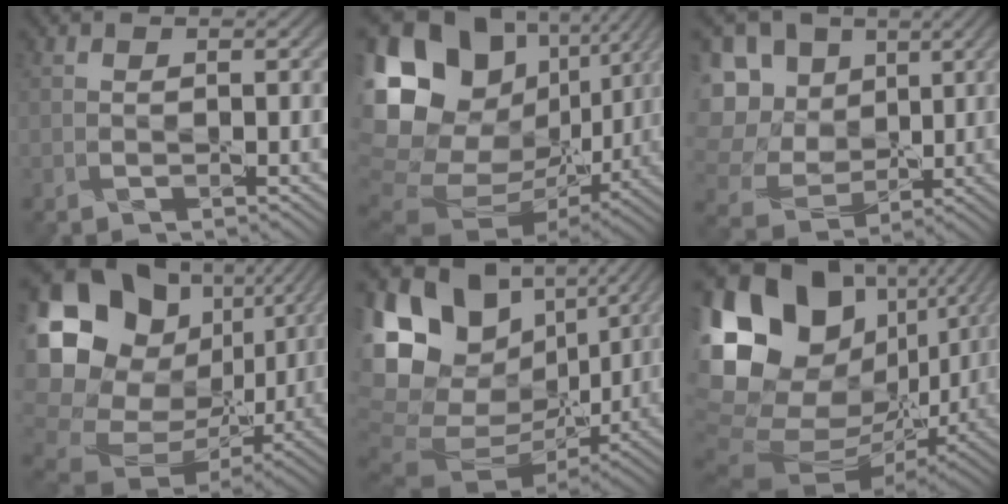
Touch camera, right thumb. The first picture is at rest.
{"total": 21.7, "force": [5.9, 16.9, 12.1], "torque": [-0.306, 0.035, 0.134]}
{"total": 13.7, "force": [4.0, 11.9, 5.7], "torque": [-0.225, 0.028, 0.098]}
{"total": 20.3, "force": [4.9, 16.6, 10.7], "torque": [-0.293, 0.012, 0.127]}
{"total": 18.4, "force": [5.8, 13.3, 11.2], "torque": [-0.230, 0.015, 0.128]}
{"total": 20.8, "force": [4.7, 15.4, 13.1], "torque": [-0.310, 0.035, 0.112]}